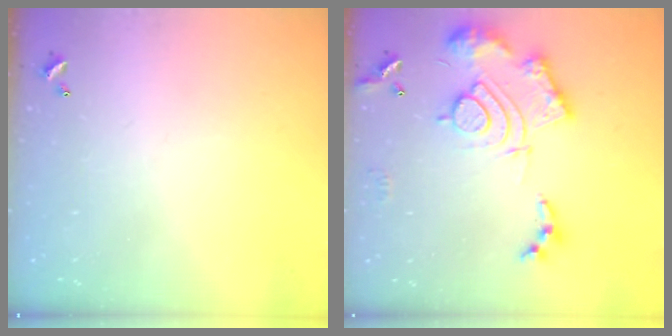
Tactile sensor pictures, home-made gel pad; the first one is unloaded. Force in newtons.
{"total": 19.2, "press": 19.1, "slide": 1.8}